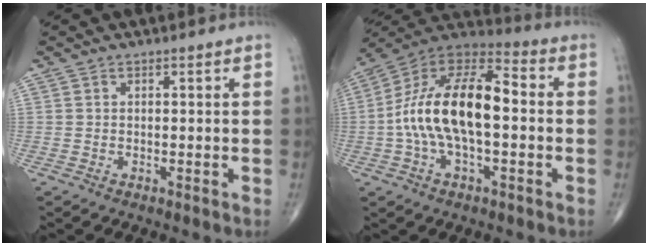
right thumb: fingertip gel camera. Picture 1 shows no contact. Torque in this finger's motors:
{"motor_torque": [2.46, 2.55, 1.27, -1.08, 0.54]}